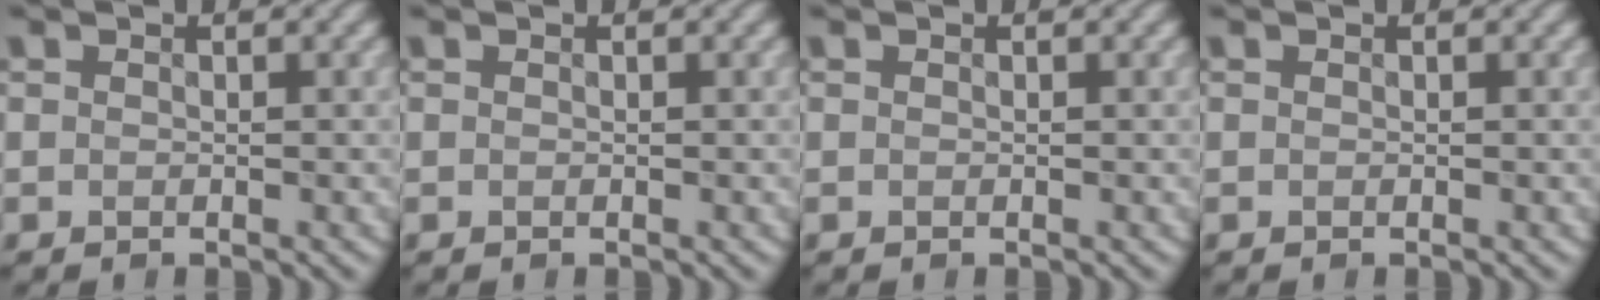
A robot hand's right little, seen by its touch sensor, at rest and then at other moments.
{"total": 0.0}
{"total": 0.0}
{"total": 0.0}